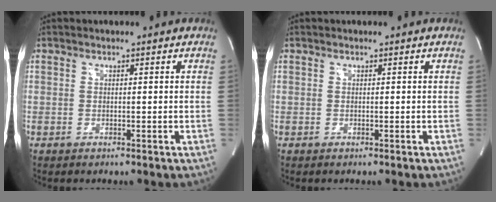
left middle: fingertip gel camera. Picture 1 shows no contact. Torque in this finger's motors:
{"motor_torque": [0.04, 0.17, 0.13, 0.00]}